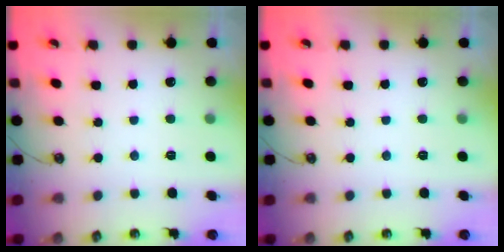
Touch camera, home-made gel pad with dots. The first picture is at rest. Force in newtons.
{"total": 0.0}